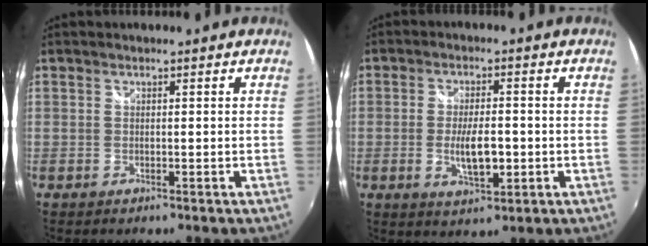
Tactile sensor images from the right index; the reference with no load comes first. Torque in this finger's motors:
{"motor_torque": [0.49, -0.41, 0.29, 0.06]}